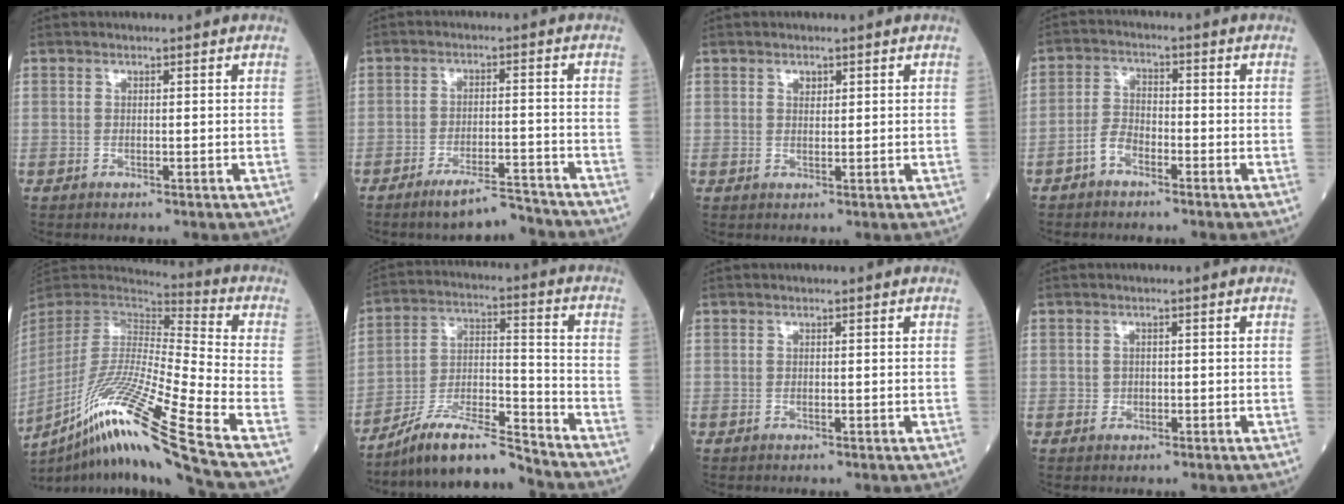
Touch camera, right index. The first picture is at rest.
{"total": 5.7, "force": [-5.3, 0.4, 2.0], "torque": [-0.029, -0.007, -0.093]}
{"total": 1.2, "force": [0.7, 0.7, 0.6], "torque": [-0.008, -0.002, 0.010]}
{"total": 3.7, "force": [-2.4, 1.9, 2.1], "torque": [-0.045, 0.008, -0.049]}
{"total": 24.2, "force": [-14.4, -1.3, 19.5], "torque": [-0.369, -0.044, -0.272]}
{"total": 12.9, "force": [-11.7, 0.7, 5.5], "torque": [-0.098, 0.016, -0.209]}
{"total": 0.0}
{"total": 1.0, "force": [-0.3, 0.9, 0.2], "torque": [-0.001, 0.003, -0.005]}